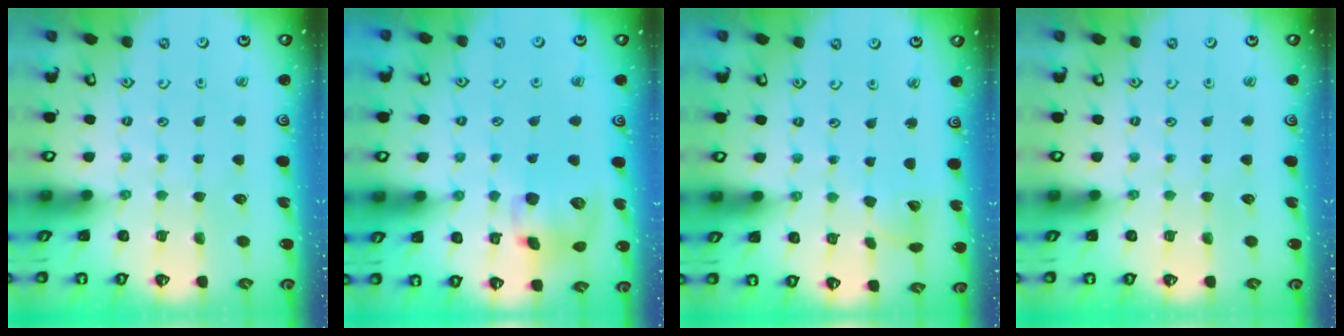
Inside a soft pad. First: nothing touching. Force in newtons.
{"total": 12.5, "press": 12.4, "slide": 1.7}
{"total": 4.7, "press": 4.6, "slide": 0.6}
{"total": 0.0}